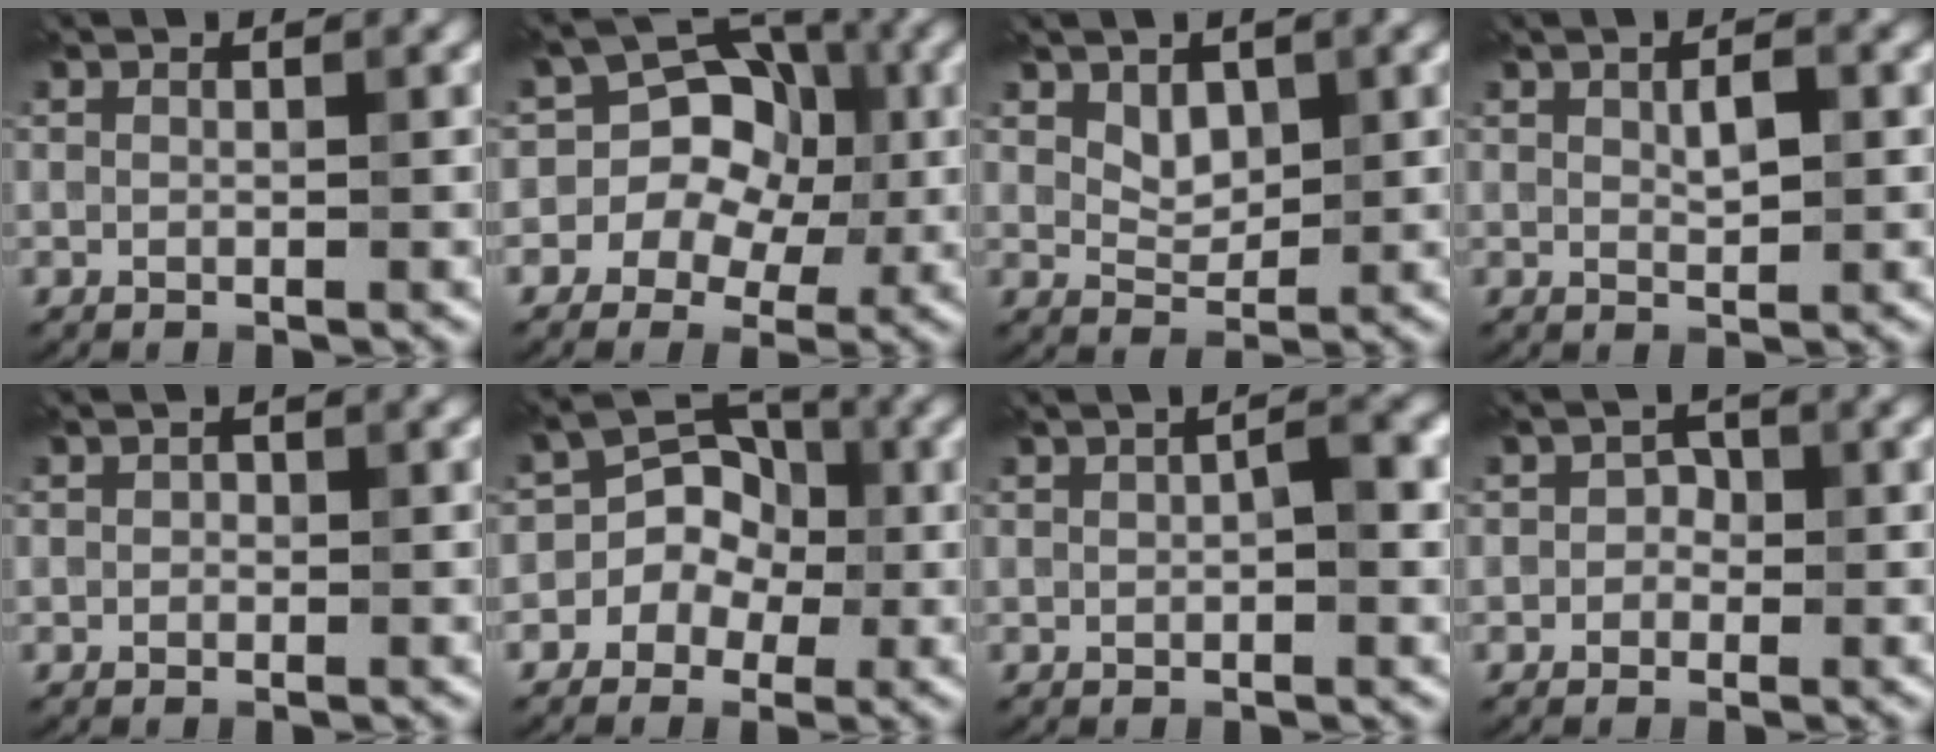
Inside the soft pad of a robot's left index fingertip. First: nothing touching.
{"total": 8.4, "force": [-0.7, 7.5, 3.8], "torque": [-0.026, 0.051, -0.046]}
{"total": 1.9, "force": [1.1, 1.3, 0.9], "torque": [-0.018, -0.001, 0.024]}
{"total": 1.8, "force": [0.5, 0.8, 1.6], "torque": [-0.029, 0.006, 0.011]}
{"total": 0.6, "force": [-0.2, 0.6, 0.2], "torque": [0.000, 0.002, -0.003]}
{"total": 6.4, "force": [-1.1, 5.8, 2.5], "torque": [-0.008, 0.043, -0.047]}
{"total": 2.7, "force": [0.1, 0.9, 2.5], "torque": [-0.034, 0.005, 0.000]}
{"total": 1.4, "force": [-0.4, 1.3, 0.5], "torque": [0.011, 0.006, -0.016]}